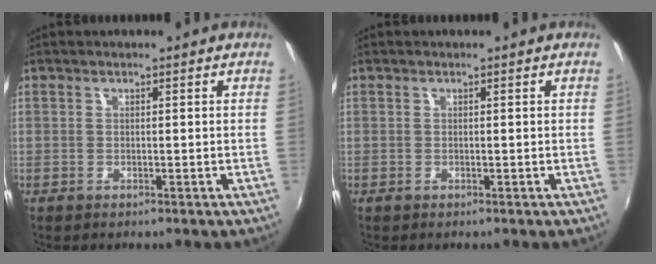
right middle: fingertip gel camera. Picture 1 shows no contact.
{"total": 0.0}